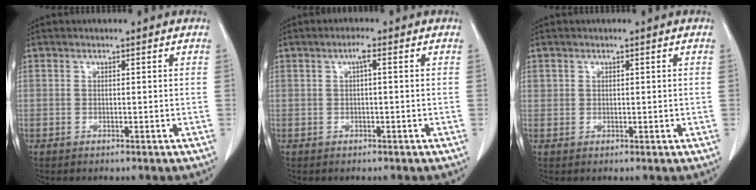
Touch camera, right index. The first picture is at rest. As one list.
[{"total": 1.6, "force": [0.4, 0.2, 1.5], "torque": [-0.028, 0.005, 0.006]}, {"total": 1.3, "force": [0.5, 1.1, 0.5], "torque": [-0.003, 0.006, 0.011]}]